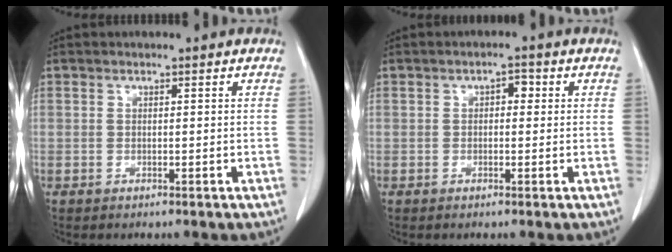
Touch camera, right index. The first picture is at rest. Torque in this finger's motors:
{"motor_torque": [0.34, 0.09, 0.04, 0.02]}